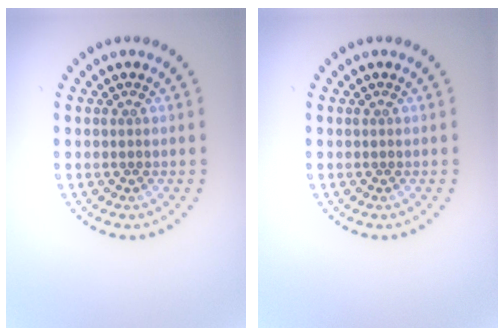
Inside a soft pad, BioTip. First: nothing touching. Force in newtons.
{"total": 0.0}